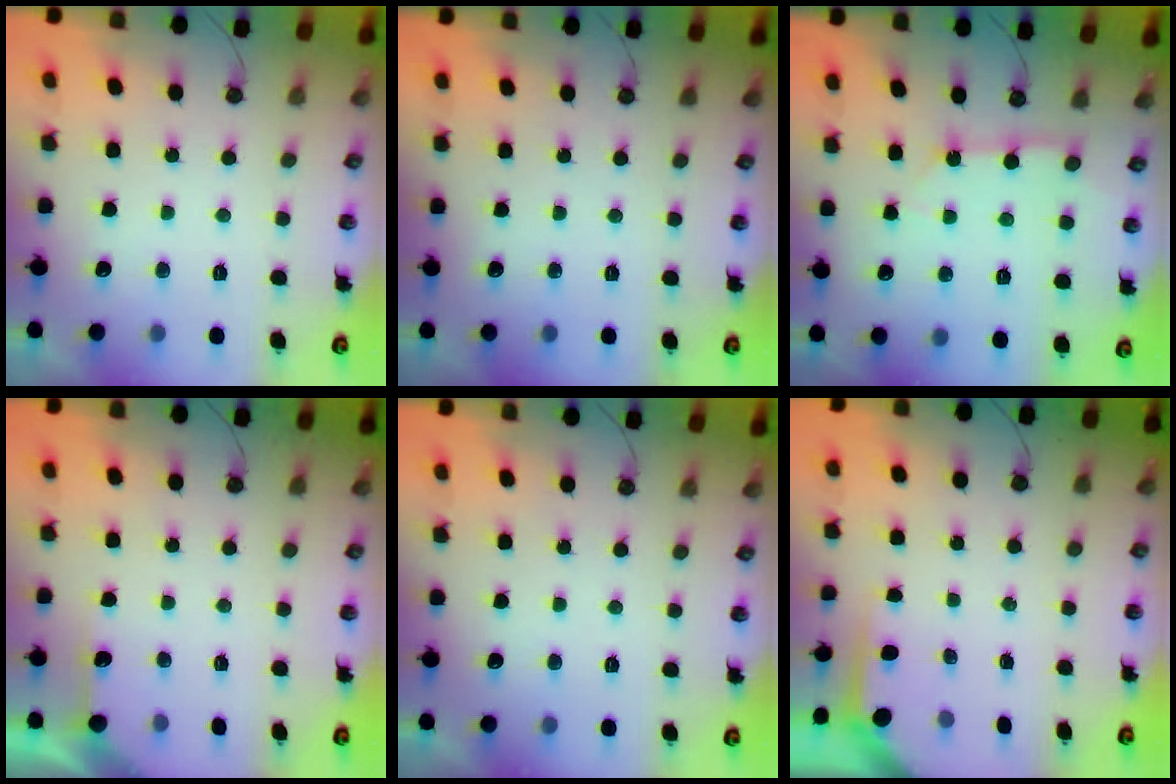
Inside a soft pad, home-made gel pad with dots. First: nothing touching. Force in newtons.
{"total": 0.0}
{"total": 3.1, "press": 3.1, "slide": 0.2}
{"total": 3.8, "press": 3.8, "slide": 0.4}
{"total": 0.0}
{"total": 3.4, "press": 3.4, "slide": 0.4}